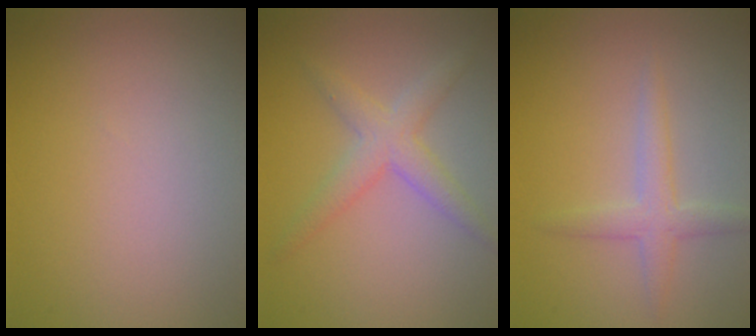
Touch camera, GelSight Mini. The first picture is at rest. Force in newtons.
{"total": 2.4, "press": 2.4, "slide": 0.1}
{"total": 2.4, "press": 2.4, "slide": 0.0}